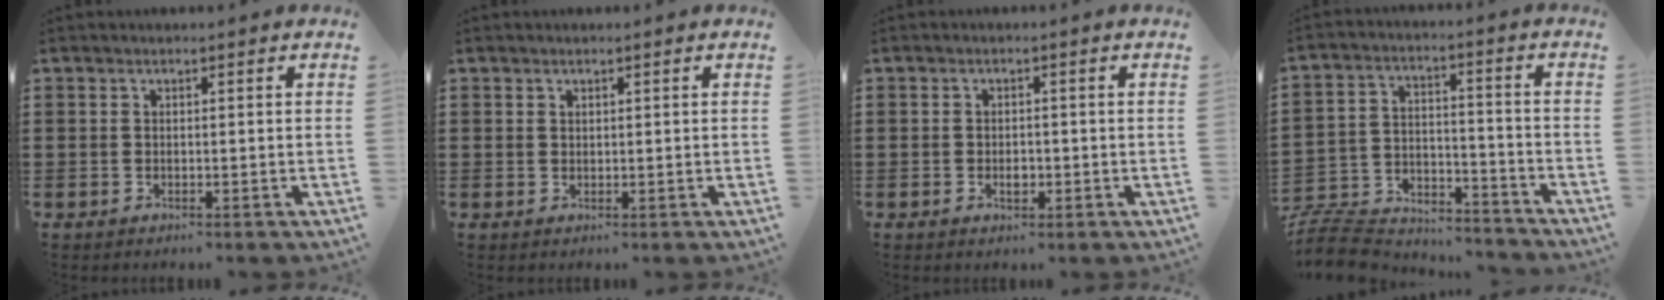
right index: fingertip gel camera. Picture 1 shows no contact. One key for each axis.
{"total": 0.6, "fx": 0.4, "fy": 0.4, "fz": 0.1, "tx": -0.003, "ty": 0.001, "tz": 0.009}
{"total": 1.9, "fx": -0.5, "fy": 0.9, "fz": 1.5, "tx": -0.028, "ty": 0.001, "tz": -0.009}
{"total": 8.8, "fx": -8.4, "fy": 1.8, "fz": 1.7, "tx": -0.047, "ty": 0.013, "tz": -0.170}